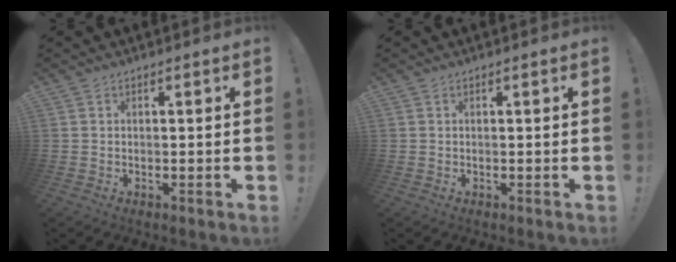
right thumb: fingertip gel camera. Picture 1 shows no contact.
{"total": 0.0}